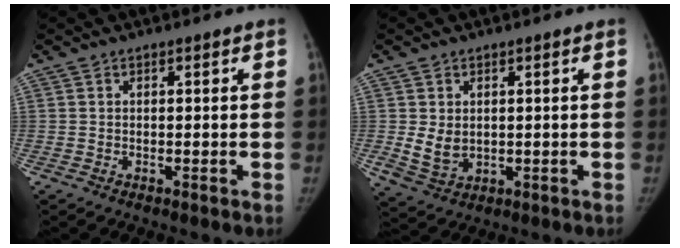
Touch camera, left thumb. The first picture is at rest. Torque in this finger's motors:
{"motor_torque": [0.55, 0.60, -0.17, -0.03, 0.00]}